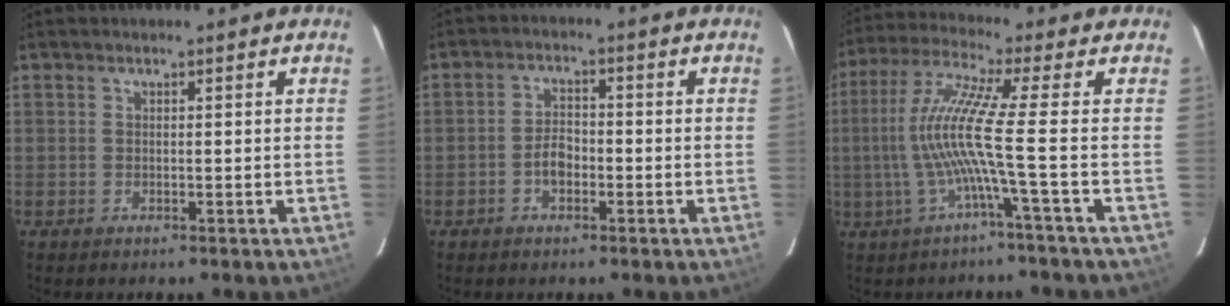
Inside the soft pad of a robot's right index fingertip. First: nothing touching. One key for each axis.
{"total": 3.5, "fx": -1.5, "fy": 2.2, "fz": 2.3, "tx": -0.044, "ty": 0.008, "tz": -0.026}
{"total": 9.8, "fx": -2.2, "fy": -2.5, "fz": 9.2, "tx": -0.183, "ty": -0.002, "tz": -0.038}